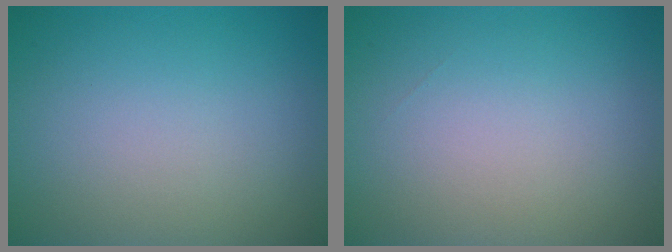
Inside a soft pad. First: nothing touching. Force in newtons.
{"total": 0.0}